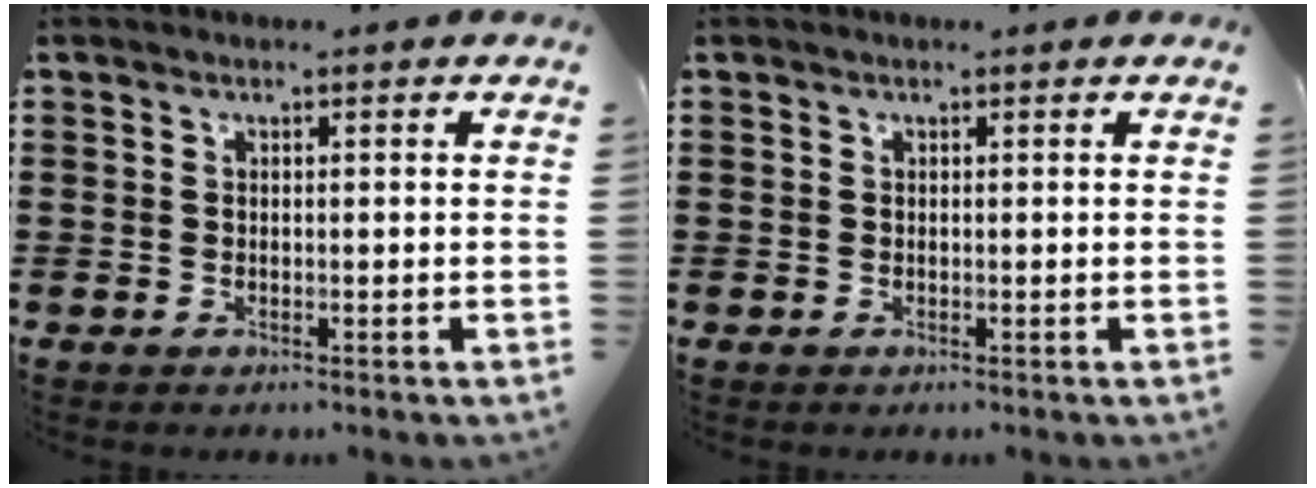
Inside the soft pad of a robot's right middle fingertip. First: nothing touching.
{"total": 0.0}